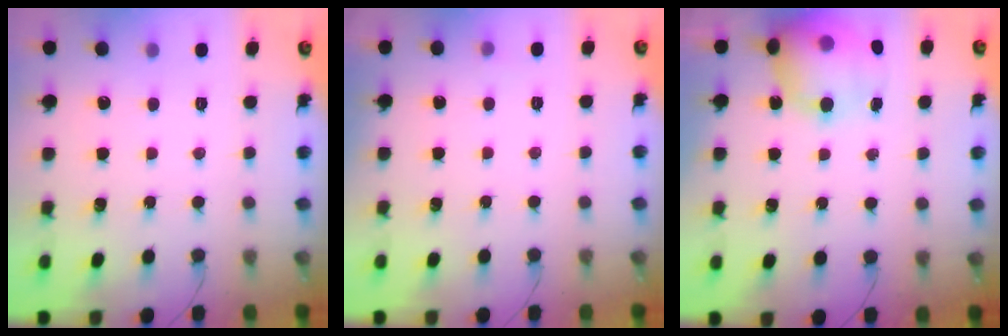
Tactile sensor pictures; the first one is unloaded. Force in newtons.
{"total": 4.4, "press": 2.2, "slide": 3.8}
{"total": 19.6, "press": 19.4, "slide": 3.3}